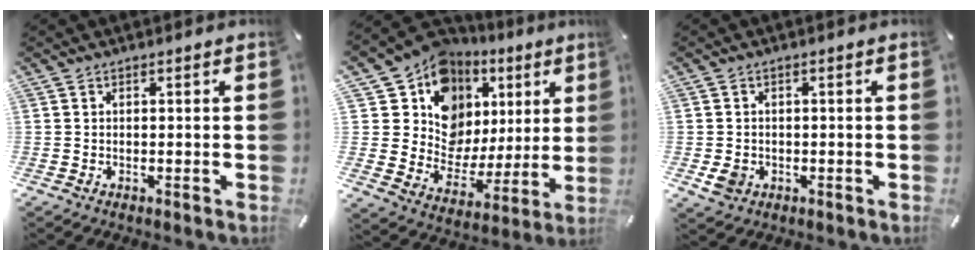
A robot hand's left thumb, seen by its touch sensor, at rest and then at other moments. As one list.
[{"total": 13.0, "force": [6.5, 10.8, 3.3], "torque": [-0.055, -0.079, 0.129]}, {"total": 3.5, "force": [-0.9, 3.0, 1.5], "torque": [-0.023, 0.000, -0.015]}]